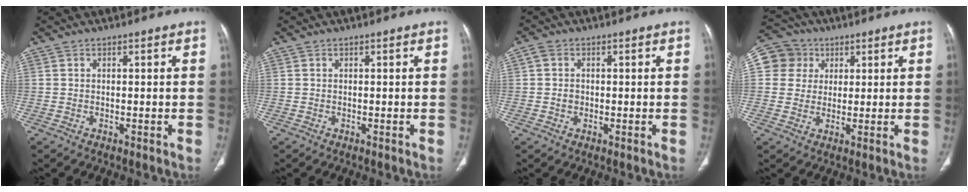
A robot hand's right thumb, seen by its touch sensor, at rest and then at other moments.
{"total": 0.0}
{"total": 2.4, "force": [-0.1, 2.1, 1.2], "torque": [-0.022, 0.005, -0.003]}
{"total": 8.0, "force": [2.3, 7.6, 1.3], "torque": [-0.002, 0.007, 0.036]}